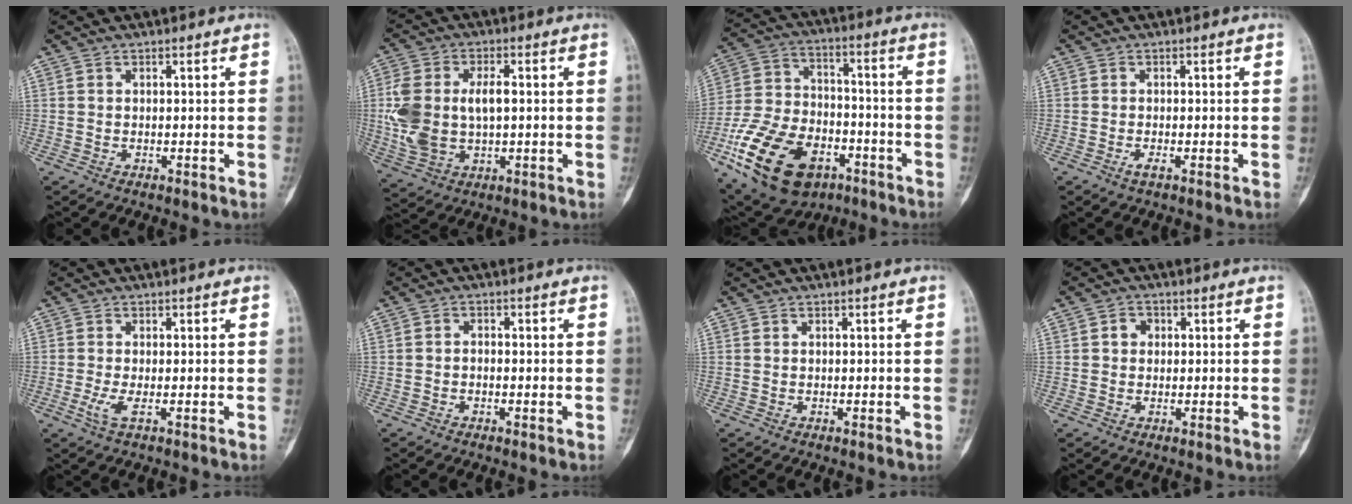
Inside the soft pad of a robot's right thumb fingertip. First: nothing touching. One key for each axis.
{"total": 12.4, "fx": 0.2, "fy": 7.0, "fz": 10.2, "tx": -0.215, "ty": 0.012, "tz": 0.012}
{"total": 22.2, "fx": -9.9, "fy": 13.8, "fz": 14.3, "tx": -0.265, "ty": 0.046, "tz": -0.161}
{"total": 1.1, "fx": -0.6, "fy": 0.2, "fz": 0.9, "tx": -0.021, "ty": -0.002, "tz": -0.013}
{"total": 2.4, "fx": -0.7, "fy": 0.5, "fz": 2.2, "tx": -0.064, "ty": -0.009, "tz": -0.016}
{"total": 1.2, "fx": -0.5, "fy": 0.9, "fz": 0.6, "tx": -0.003, "ty": 0.005, "tz": -0.013}
{"total": 0.0}
{"total": 2.4, "fx": 0.4, "fy": 2.1, "fz": 1.0, "tx": -0.002, "ty": 0.005, "tz": 0.002}